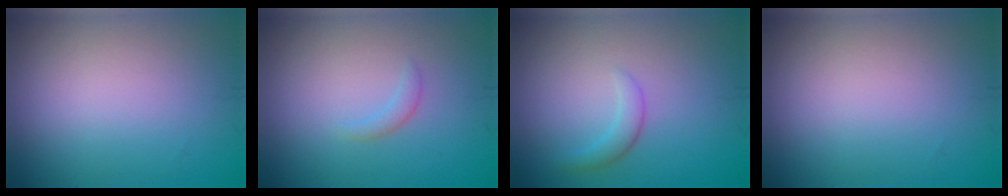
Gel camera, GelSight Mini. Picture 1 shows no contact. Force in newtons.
{"total": 0.9, "press": 0.9, "slide": 0.1}
{"total": 1.5, "press": 1.5, "slide": 0.1}
{"total": 0.0}